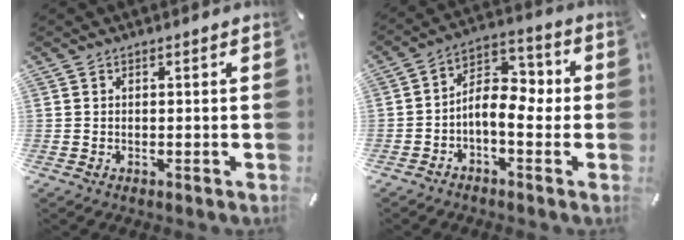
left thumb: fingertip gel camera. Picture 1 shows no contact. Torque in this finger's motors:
{"motor_torque": [-0.06, 0.75, 0.62, 0.61, 0.14]}